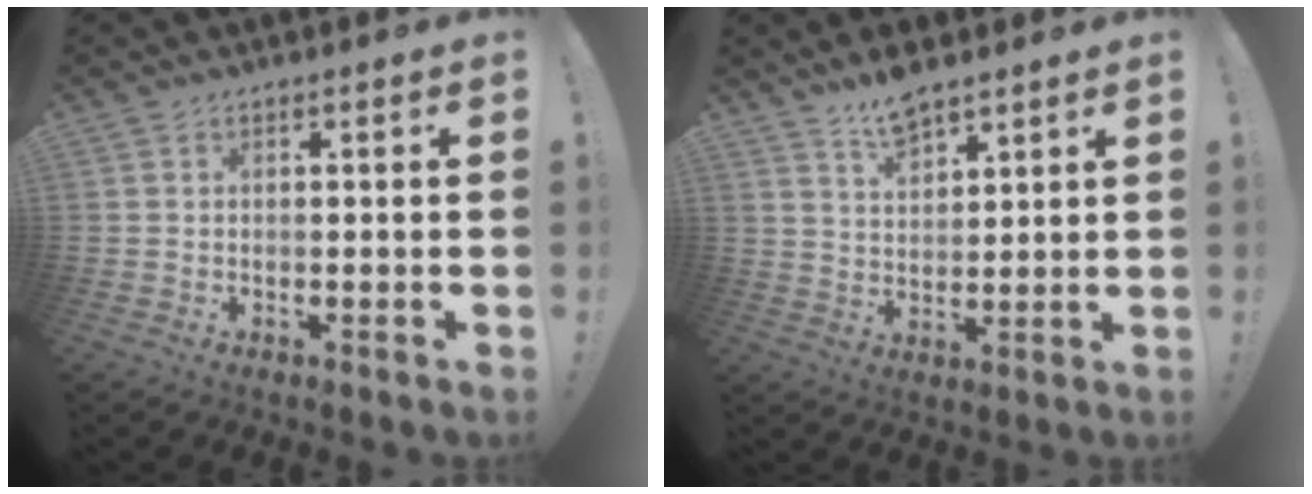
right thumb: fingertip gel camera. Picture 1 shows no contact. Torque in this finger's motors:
{"motor_torque": [-0.01, 0.01, -0.19, 0.23, 0.06]}